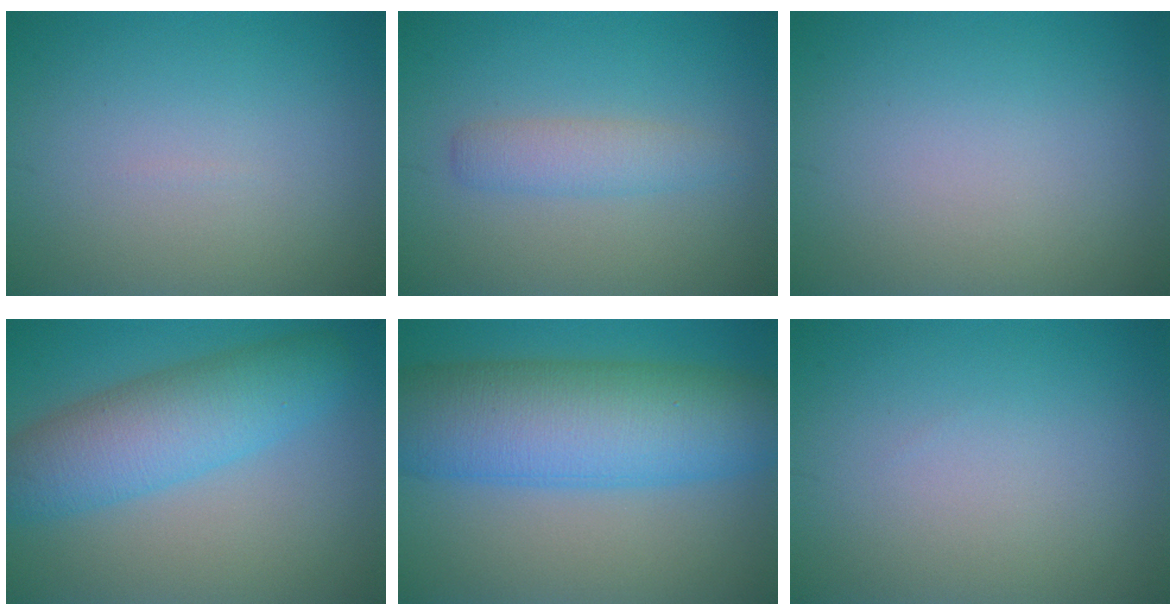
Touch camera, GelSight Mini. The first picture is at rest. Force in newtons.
{"total": 2.4, "press": 2.4, "slide": 0.1}
{"total": 0.0}
{"total": 7.0, "press": 7.0, "slide": 0.1}
{"total": 11.5, "press": 11.5, "slide": 0.2}
{"total": 0.0}